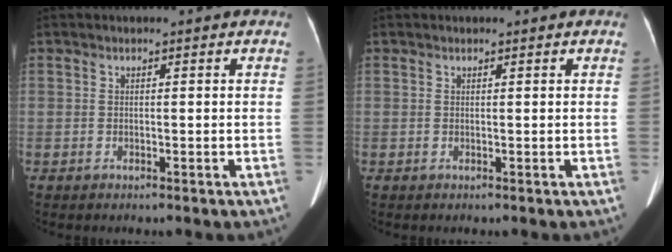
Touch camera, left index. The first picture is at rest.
{"total": 0.0}